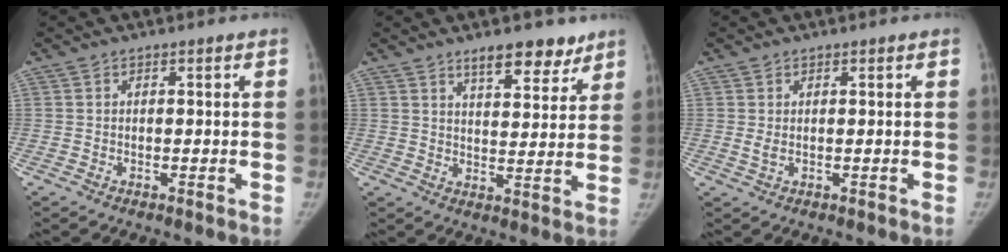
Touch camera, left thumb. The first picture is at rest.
{"total": 8.7, "force": [6.4, 3.4, 4.9], "torque": [-0.038, -0.040, 0.094]}
{"total": 1.2, "force": [0.2, 0.5, 1.1], "torque": [-0.023, 0.001, 0.010]}